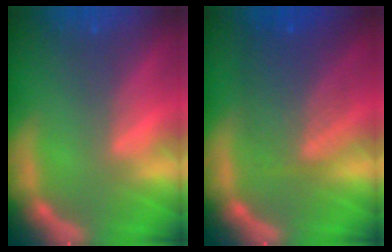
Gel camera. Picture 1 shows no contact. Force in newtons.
{"total": 6.6}